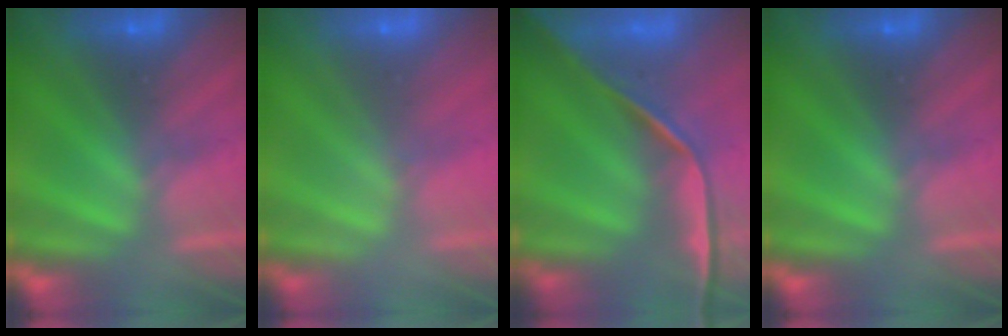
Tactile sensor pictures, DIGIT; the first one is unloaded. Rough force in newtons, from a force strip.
{"total": 1.6}
{"total": 11.6}
{"total": 0.0}